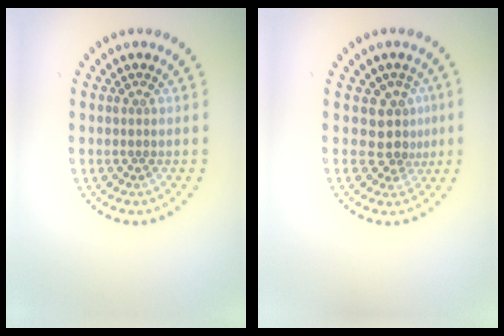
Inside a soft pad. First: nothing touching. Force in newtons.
{"total": 2.9, "press": 2.1, "slide": 1.9}